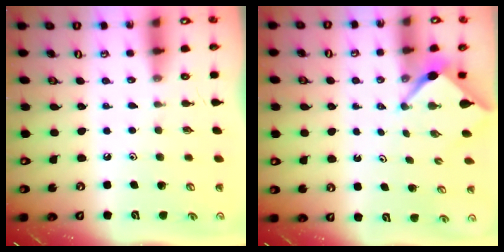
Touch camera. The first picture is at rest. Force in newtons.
{"total": 2.4, "press": 2.4, "slide": 0.1}